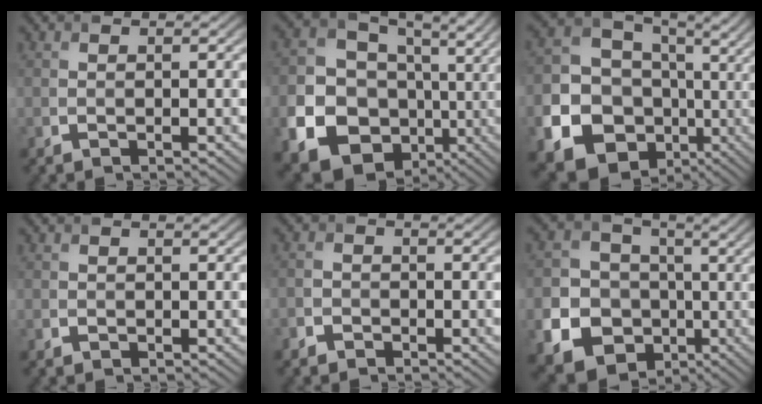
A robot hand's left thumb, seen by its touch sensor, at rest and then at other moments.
{"total": 14.8, "force": [-3.2, 12.6, 7.2], "torque": [-0.188, -0.049, -0.045]}
{"total": 17.8, "force": [-4.0, 15.6, 7.6], "torque": [-0.187, -0.045, -0.065]}
{"total": 0.6, "force": [-0.1, 0.6, 0.1], "torque": [-0.003, -0.006, -0.001]}
{"total": 2.0, "force": [-1.3, 1.5, 0.4], "torque": [-0.007, 0.000, -0.033]}
{"total": 13.8, "force": [-3.5, 12.3, 5.3], "torque": [-0.141, -0.040, -0.076]}